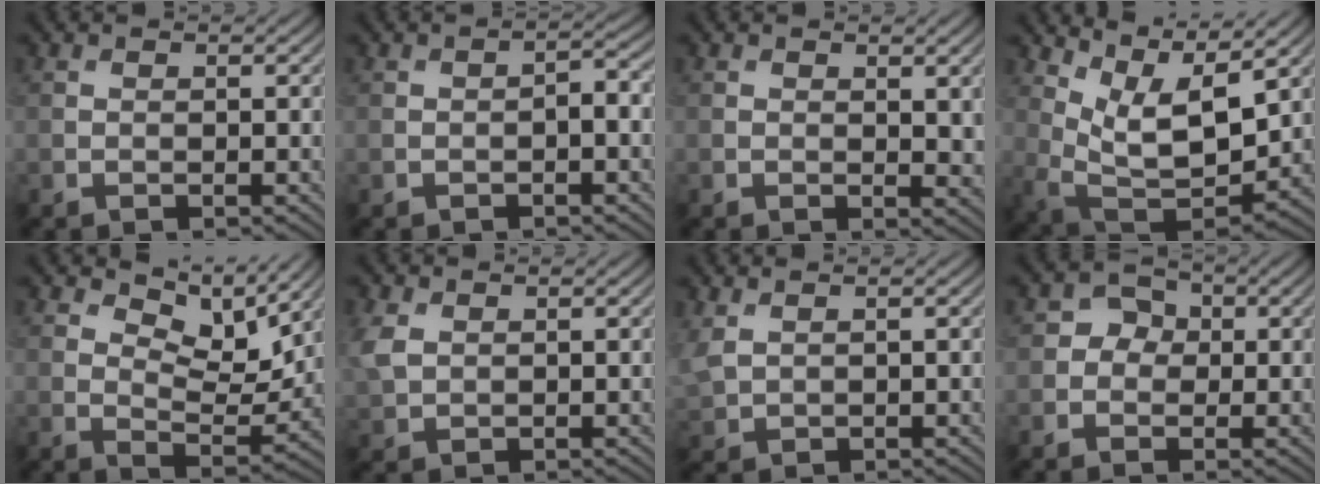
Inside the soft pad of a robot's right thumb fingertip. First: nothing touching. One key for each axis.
{"total": 1.8, "fx": -0.7, "fy": 0.7, "fz": 1.5, "tx": -0.023, "ty": 0.005, "tz": -0.015}
{"total": 2.1, "fx": 0.6, "fy": 1.0, "fz": 1.8, "tx": -0.026, "ty": -0.006, "tz": 0.012}
{"total": 10.1, "fx": 5.4, "fy": 4.3, "fz": 7.4, "tx": -0.172, "ty": -0.003, "tz": 0.104}
{"total": 7.3, "fx": 5.2, "fy": 3.2, "fz": 4.0, "tx": -0.071, "ty": -0.008, "tz": 0.082}
{"total": 3.6, "fx": 1.1, "fy": 2.5, "fz": 2.2, "tx": -0.073, "ty": 0.005, "tz": 0.023}
{"total": 3.1, "fx": 1.4, "fy": 1.8, "fz": 2.0, "tx": -0.069, "ty": 0.006, "tz": 0.034}
{"total": 2.6, "fx": -0.1, "fy": 2.5, "fz": 0.9, "tx": -0.007, "ty": 0.004, "tz": -0.016}